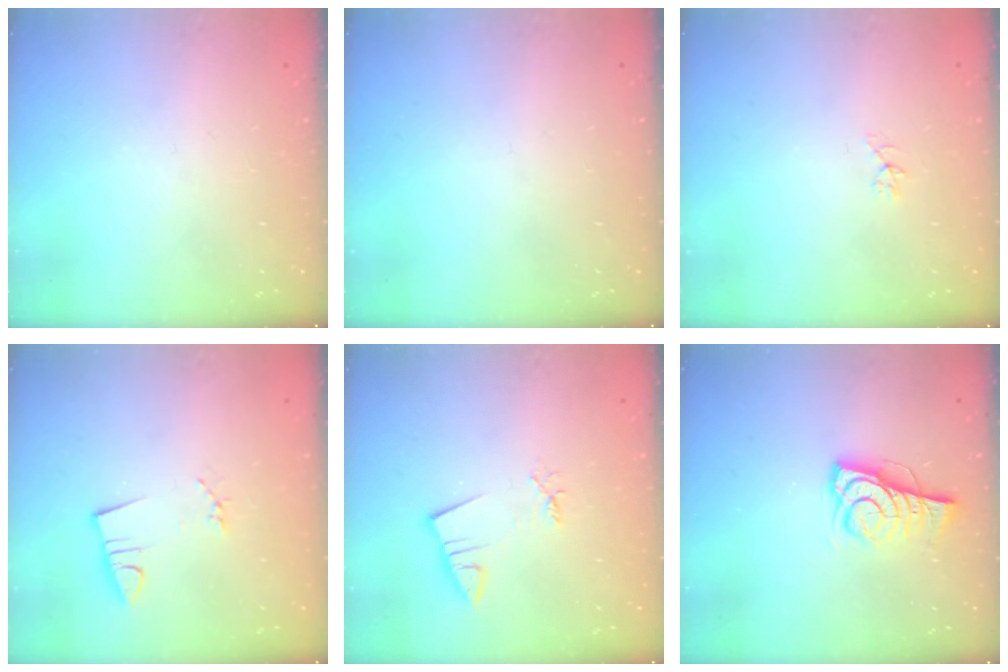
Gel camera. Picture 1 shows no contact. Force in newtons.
{"total": 0.0}
{"total": 4.2, "press": 4.2, "slide": 0.3}
{"total": 2.8, "press": 1.4, "slide": 2.4}
{"total": 2.4, "press": 2.4, "slide": 0.3}
{"total": 7.8, "press": 7.7, "slide": 0.6}